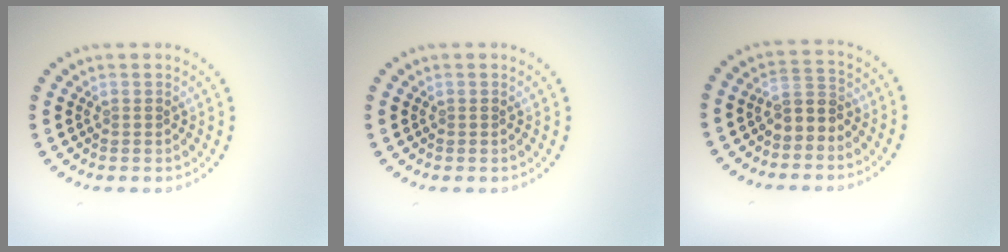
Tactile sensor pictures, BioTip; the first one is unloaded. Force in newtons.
{"total": 0.0}
{"total": 2.4, "press": 2.1, "slide": 1.2}